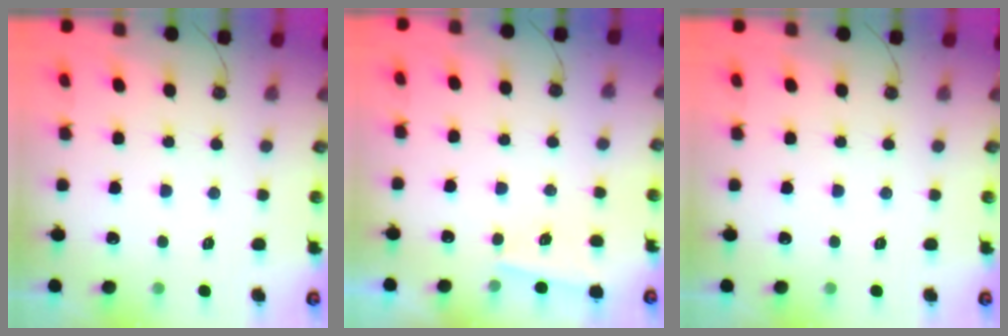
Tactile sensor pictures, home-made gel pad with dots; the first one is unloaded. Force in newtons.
{"total": 1.5, "press": 1.4, "slide": 0.5}
{"total": 0.0}